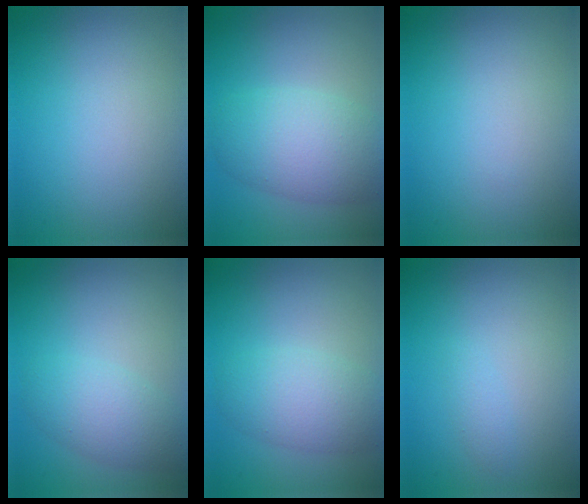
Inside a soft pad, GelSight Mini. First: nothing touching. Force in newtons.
{"total": 5.9, "press": 5.9, "slide": 0.2}
{"total": 0.0}
{"total": 3.5, "press": 3.4, "slide": 0.2}
{"total": 4.1, "press": 4.1, "slide": 0.2}
{"total": 0.8, "press": 0.7, "slide": 0.1}